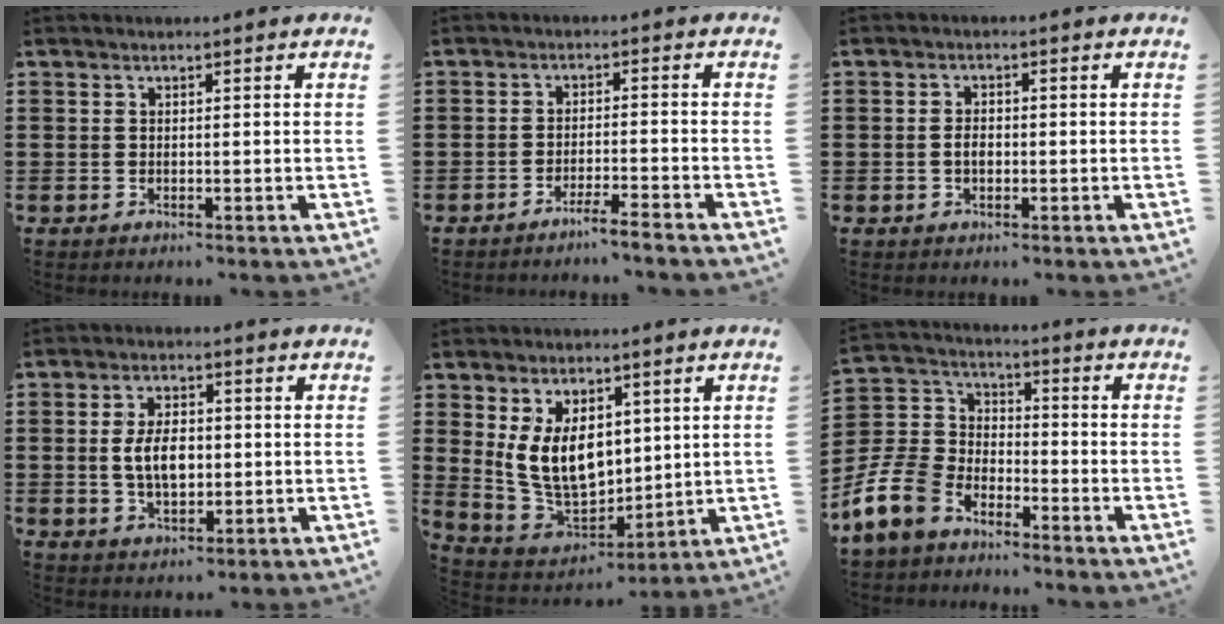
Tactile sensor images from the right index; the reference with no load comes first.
{"total": 3.3, "force": [-2.9, -0.7, 1.4], "torque": [-0.022, -0.006, -0.056]}
{"total": 2.0, "force": [-0.2, 1.1, 1.6], "torque": [-0.031, 0.005, -0.005]}
{"total": 5.9, "force": [0.0, 3.3, 4.9], "torque": [-0.087, 0.001, -0.007]}
{"total": 10.0, "force": [2.6, 6.6, 7.0], "torque": [-0.165, -0.002, 0.048]}
{"total": 9.3, "force": [-6.5, 5.8, 3.4], "torque": [-0.116, 0.021, -0.135]}